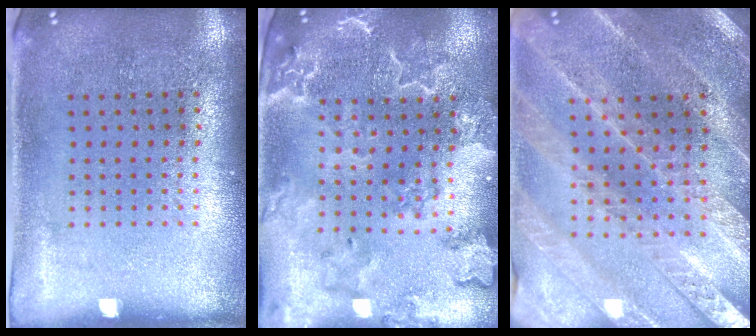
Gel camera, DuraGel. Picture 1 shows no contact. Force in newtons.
{"total": 2.9, "press": 2.7, "slide": 1.1}
{"total": 2.5, "press": 2.5, "slide": 0.2}